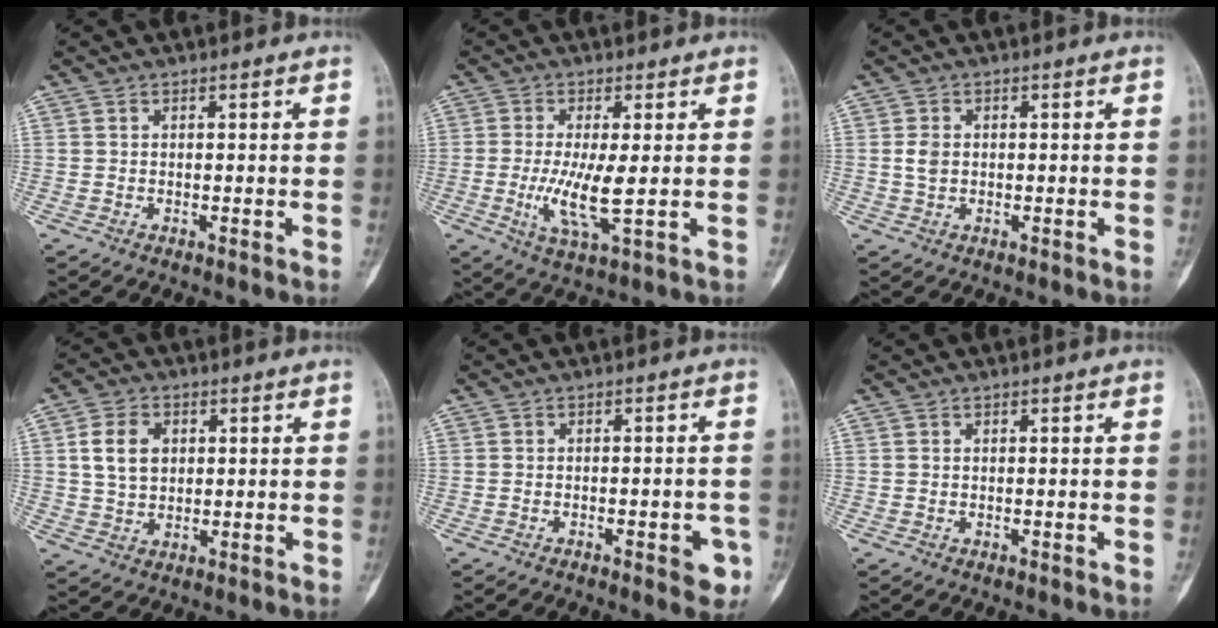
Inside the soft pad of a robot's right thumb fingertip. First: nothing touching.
{"total": 7.6, "force": [-0.6, 1.6, 7.5], "torque": [-0.160, -0.020, -0.011]}
{"total": 2.4, "force": [0.0, 1.7, 1.7], "torque": [-0.030, 0.003, -0.001]}
{"total": 7.2, "force": [1.7, 5.2, 4.6], "torque": [-0.066, -0.002, 0.030]}
{"total": 4.6, "force": [-2.1, 1.7, 3.7], "torque": [-0.035, 0.016, -0.023]}
{"total": 0.0}